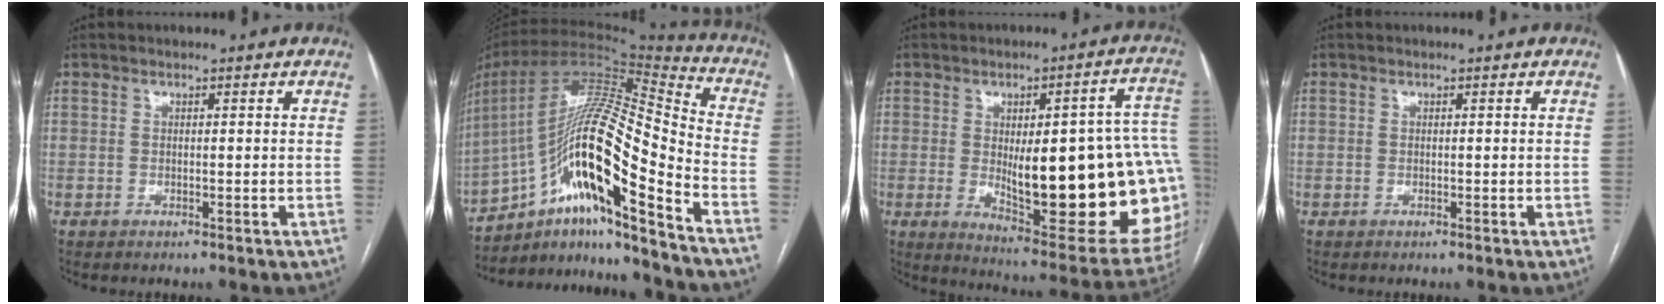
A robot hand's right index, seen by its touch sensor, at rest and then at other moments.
{"total": 22.7, "force": [-11.8, 2.1, 19.3], "torque": [-0.355, 0.010, -0.205]}
{"total": 26.9, "force": [-1.8, 6.6, 26.0], "torque": [-0.251, 0.011, -0.002]}
{"total": 0.0}